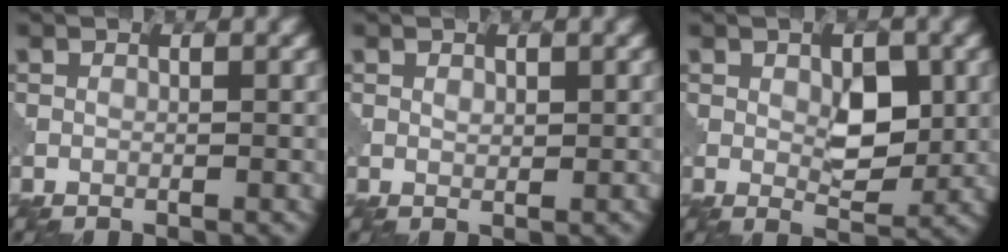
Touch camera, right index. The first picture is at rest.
{"total": 0.7, "force": [0.6, 0.4, 0.1], "torque": [-0.004, -0.003, 0.015]}
{"total": 3.7, "force": [0.9, 2.0, 2.9], "torque": [-0.045, -0.005, 0.021]}